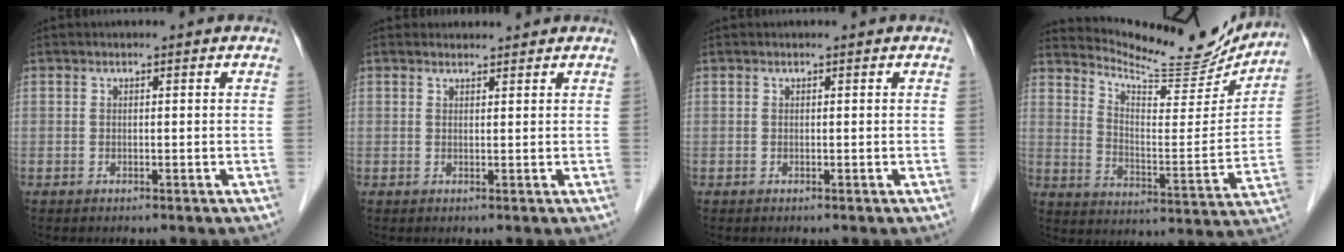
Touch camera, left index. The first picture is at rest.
{"total": 1.2, "force": [1.2, 0.3, -0.1], "torque": [-0.009, 0.007, 0.021]}
{"total": 0.0}
{"total": 17.2, "force": [16.5, 2.2, 4.1], "torque": [-0.073, -0.047, 0.236]}